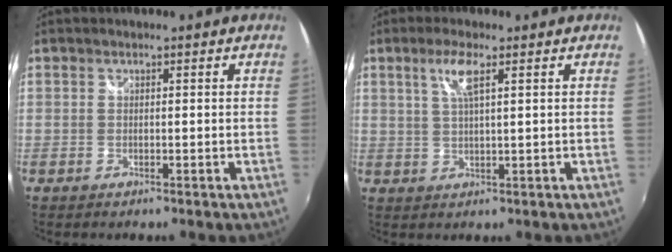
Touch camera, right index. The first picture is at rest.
{"total": 4.5, "force": [2.0, 0.5, 4.0], "torque": [-0.078, 0.003, 0.040]}